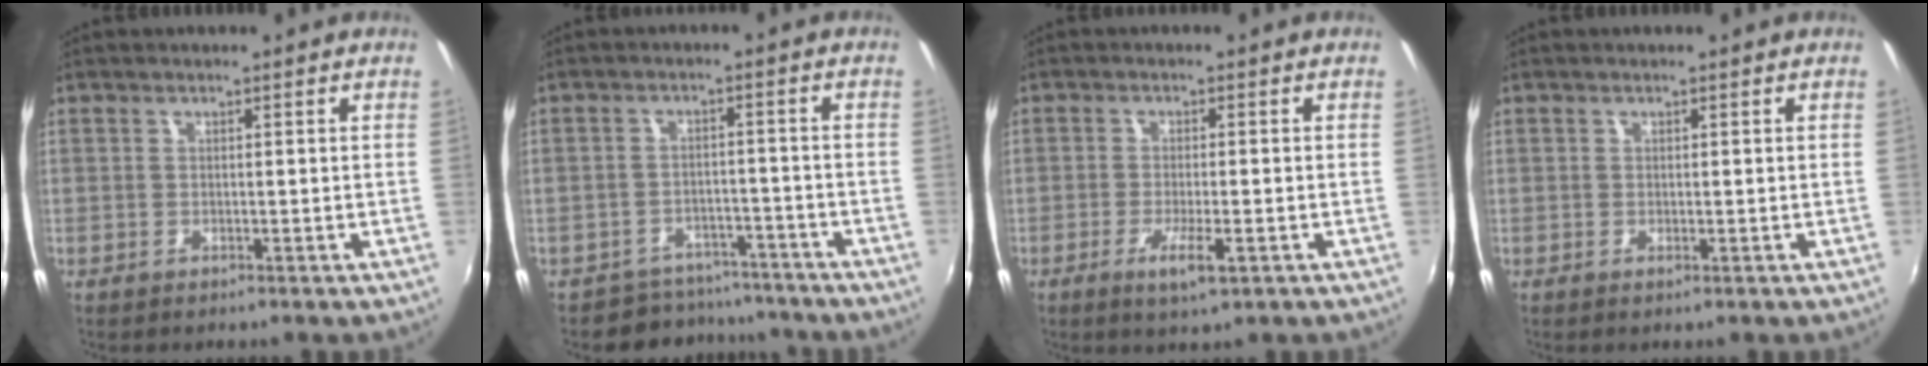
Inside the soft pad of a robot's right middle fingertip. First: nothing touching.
{"total": 8.5, "force": [-7.5, 4.0, 0.7], "torque": [-0.025, 0.015, -0.100]}
{"total": 5.0, "force": [-2.5, 0.8, 4.3], "torque": [-0.089, -0.013, -0.043]}
{"total": 0.0}